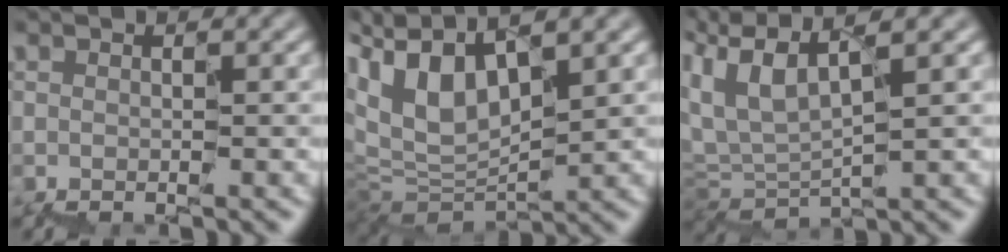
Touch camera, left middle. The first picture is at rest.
{"total": 7.1, "force": [3.1, 3.8, 5.1], "torque": [-0.115, 0.026, 0.053]}
{"total": 4.9, "force": [3.5, 1.8, 3.0], "torque": [-0.086, 0.025, 0.066]}